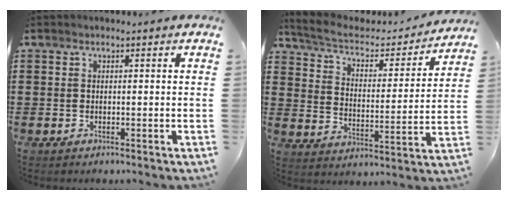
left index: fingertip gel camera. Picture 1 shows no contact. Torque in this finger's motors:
{"motor_torque": [1.07, -1.06, 0.06, 0.04]}